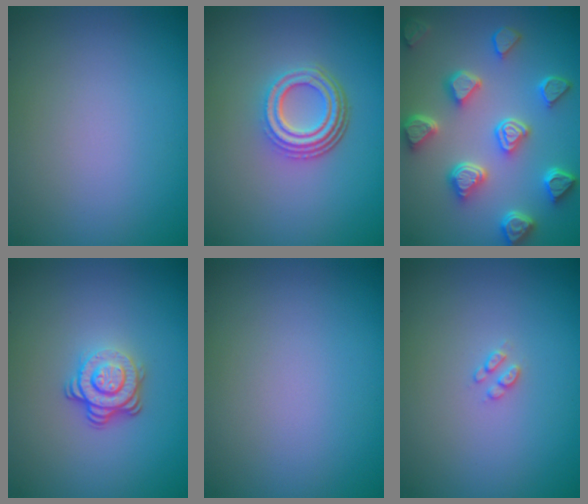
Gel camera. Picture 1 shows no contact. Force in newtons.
{"total": 4.6, "press": 3.3, "slide": 3.2}
{"total": 6.8, "press": 5.5, "slide": 4.0}
{"total": 3.7, "press": 2.5, "slide": 2.6}
{"total": 0.0}
{"total": 1.0, "press": 0.9, "slide": 0.2}